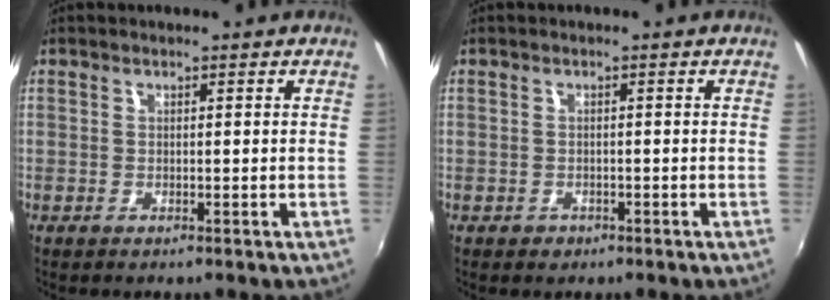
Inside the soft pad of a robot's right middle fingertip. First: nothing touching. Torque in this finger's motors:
{"motor_torque": [0.21, -0.13, -0.01, -0.01]}